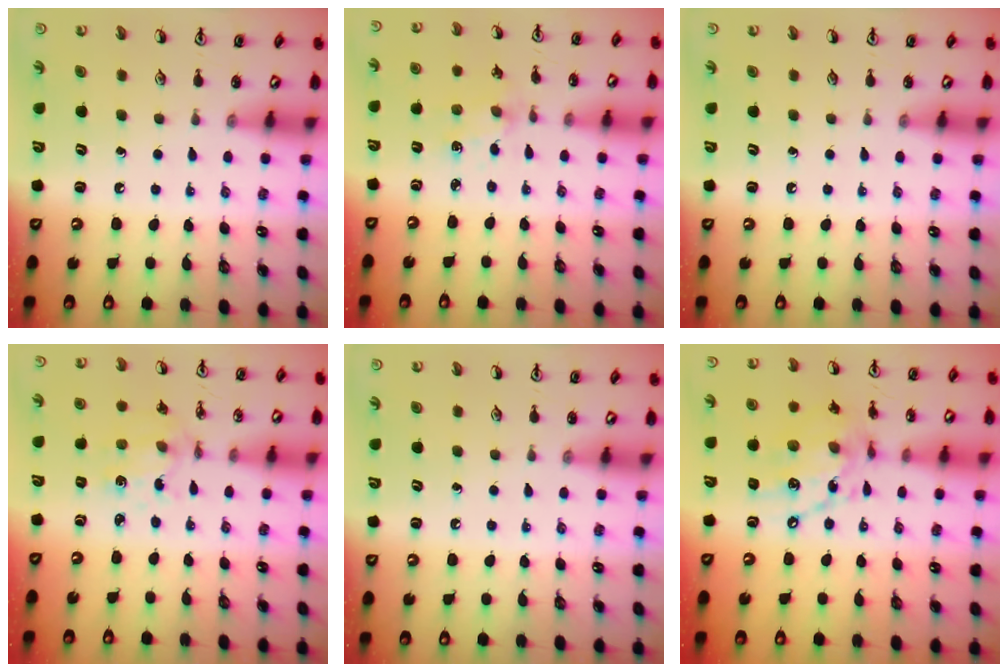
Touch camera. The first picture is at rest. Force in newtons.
{"total": 2.0, "press": 1.9, "slide": 0.3}
{"total": 0.0}
{"total": 2.7, "press": 2.7, "slide": 0.3}
{"total": 0.0}
{"total": 13.4, "press": 13.4, "slide": 1.0}